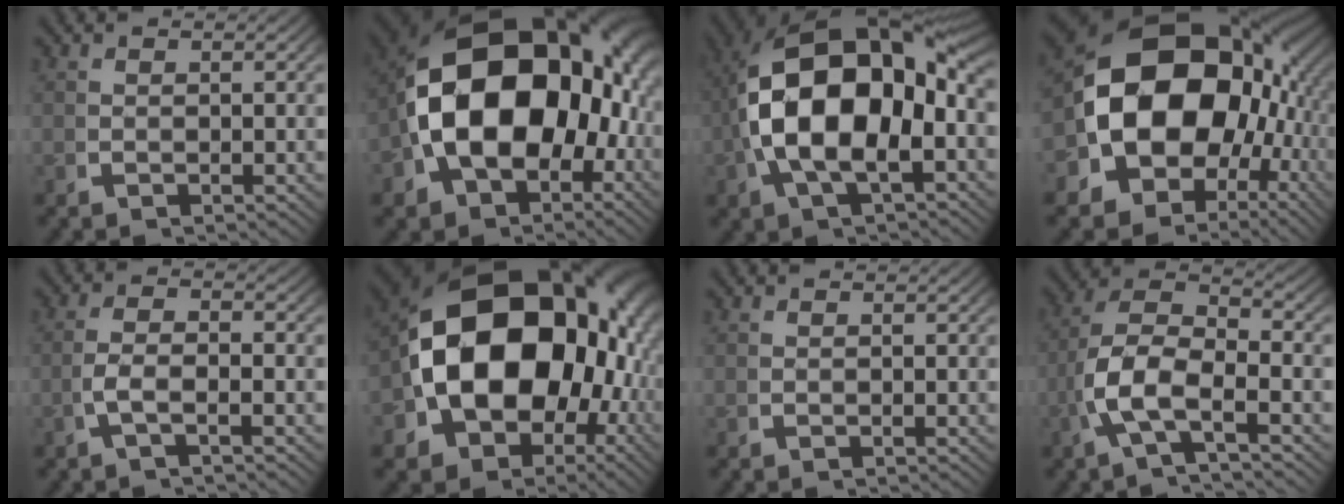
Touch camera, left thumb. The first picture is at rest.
{"total": 22.1, "force": [-0.2, 15.2, 16.0], "torque": [-0.302, -0.053, 0.014]}
{"total": 20.7, "force": [0.9, 13.0, 16.0], "torque": [-0.302, -0.030, 0.025]}
{"total": 25.2, "force": [-0.5, 17.9, 17.8], "torque": [-0.321, -0.071, 0.010]}
{"total": 3.1, "force": [-0.7, 1.2, 2.8], "torque": [-0.066, -0.001, -0.017]}
{"total": 24.7, "force": [-0.3, 17.5, 17.5], "torque": [-0.318, -0.062, 0.011]}
{"total": 0.0}
{"total": 10.4, "force": [-0.7, 6.8, 7.8], "torque": [-0.181, -0.025, -0.013]}